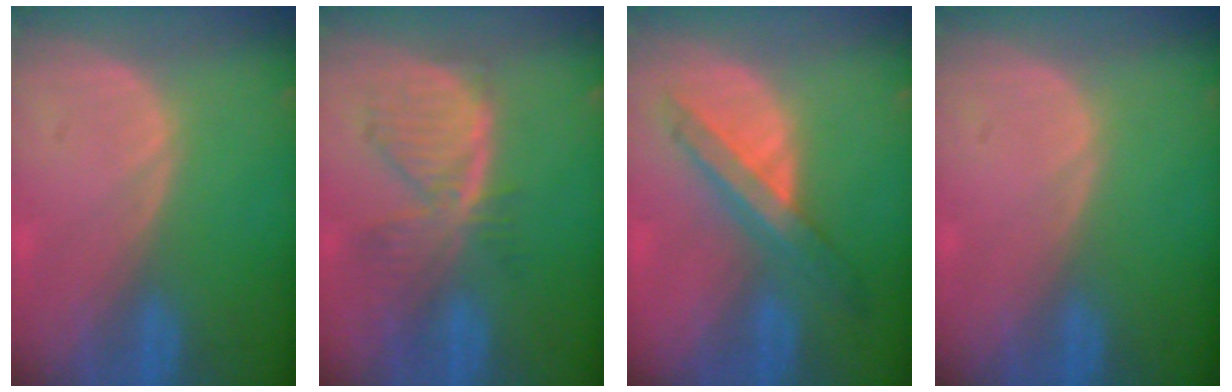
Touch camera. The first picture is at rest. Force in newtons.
{"total": 7.9, "press": 6.9, "slide": 3.9}
{"total": 7.2, "press": 6.3, "slide": 3.3}
{"total": 0.0}